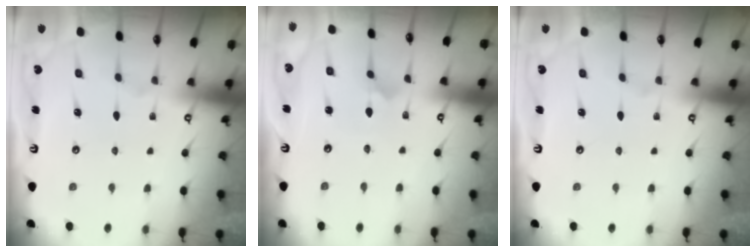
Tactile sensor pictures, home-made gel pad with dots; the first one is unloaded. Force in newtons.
{"total": 2.8, "press": 2.8, "slide": 0.2}
{"total": 0.0}